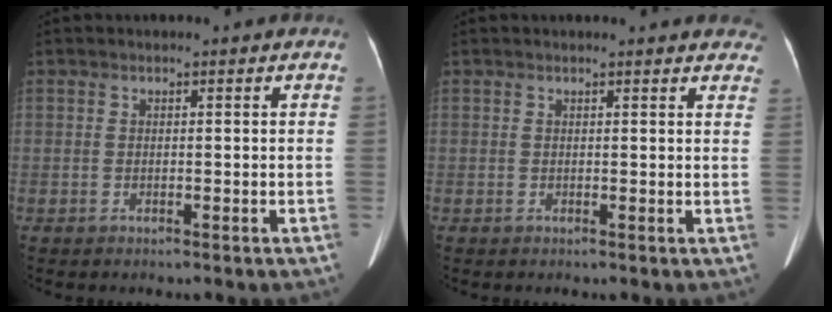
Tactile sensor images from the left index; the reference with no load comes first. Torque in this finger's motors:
{"motor_torque": [0.16, -0.29, 0.04, 0.00]}